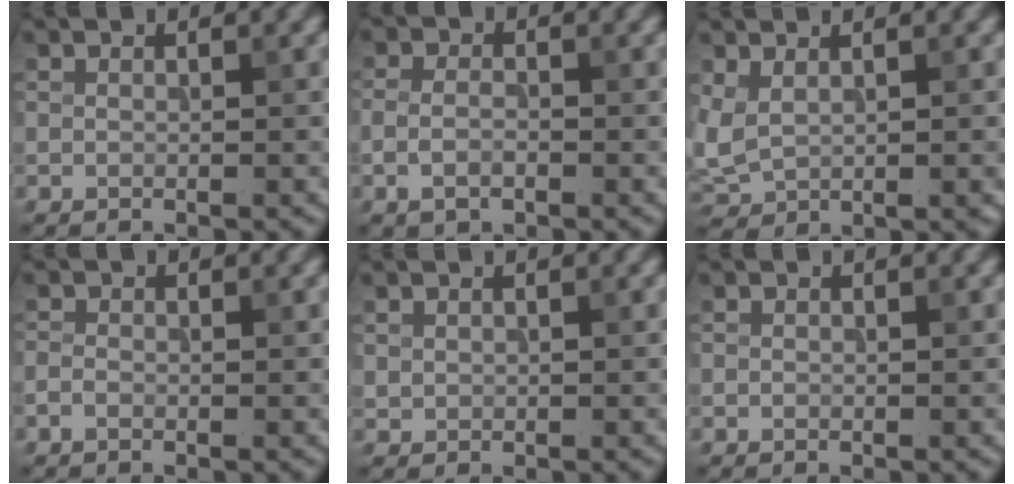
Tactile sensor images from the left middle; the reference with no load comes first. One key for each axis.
{"total": 2.2, "fx": -0.7, "fy": 1.4, "fz": 1.5, "tx": -0.035, "ty": -0.001, "tz": -0.016}
{"total": 2.7, "fx": 1.0, "fy": 1.5, "fz": 2.1, "tx": -0.051, "ty": -0.003, "tz": 0.028}
{"total": 1.0, "fx": -0.6, "fy": 0.6, "fz": 0.5, "tx": -0.009, "ty": 0.001, "tz": -0.015}
{"total": 0.6, "fx": 0.2, "fy": 0.6, "fz": 0.1, "tx": 0.003, "ty": -0.004, "tz": 0.006}
{"total": 0.0}